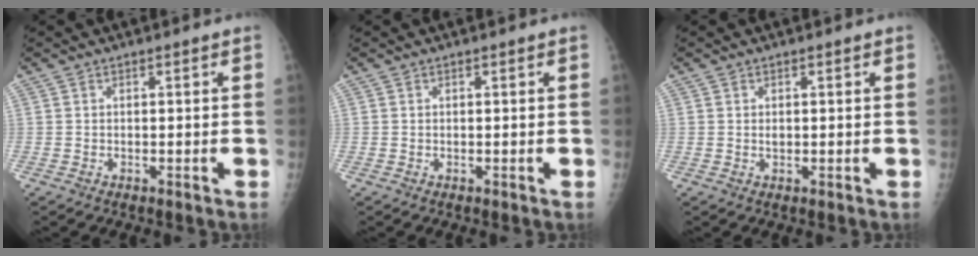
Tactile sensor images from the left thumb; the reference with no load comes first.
{"total": 0.0}
{"total": 0.8, "force": [0.2, 0.6, 0.6], "torque": [-0.009, 0.000, 0.004]}